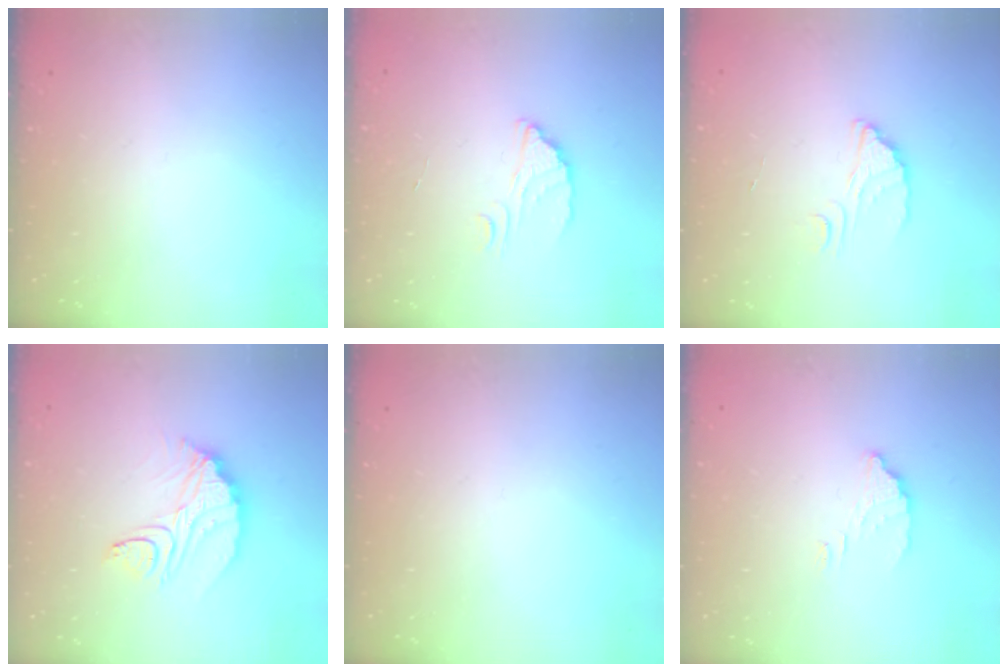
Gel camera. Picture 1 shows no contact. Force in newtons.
{"total": 2.4, "press": 2.4, "slide": 0.1}
{"total": 2.3, "press": 2.3, "slide": 0.0}
{"total": 12.2, "press": 12.2, "slide": 1.1}
{"total": 0.0}
{"total": 3.9, "press": 3.9, "slide": 0.3}